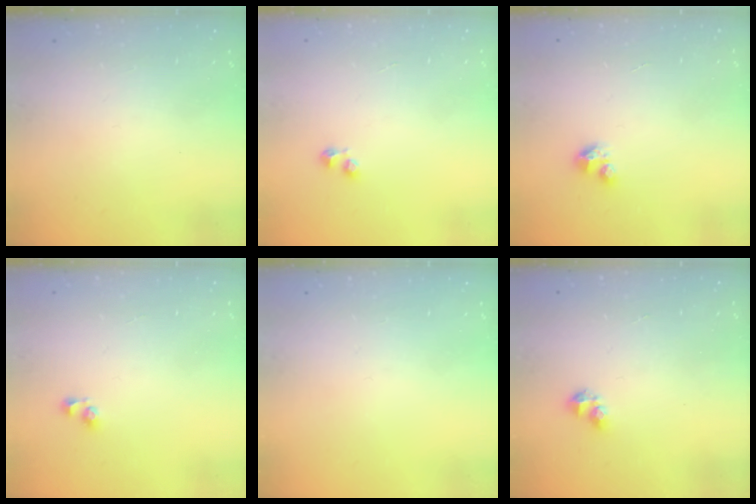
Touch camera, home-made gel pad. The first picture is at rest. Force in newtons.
{"total": 2.4, "press": 2.4, "slide": 0.4}
{"total": 2.8, "press": 2.8, "slide": 0.2}
{"total": 4.0, "press": 3.7, "slide": 1.6}
{"total": 0.0}
{"total": 2.9, "press": 2.9, "slide": 0.3}